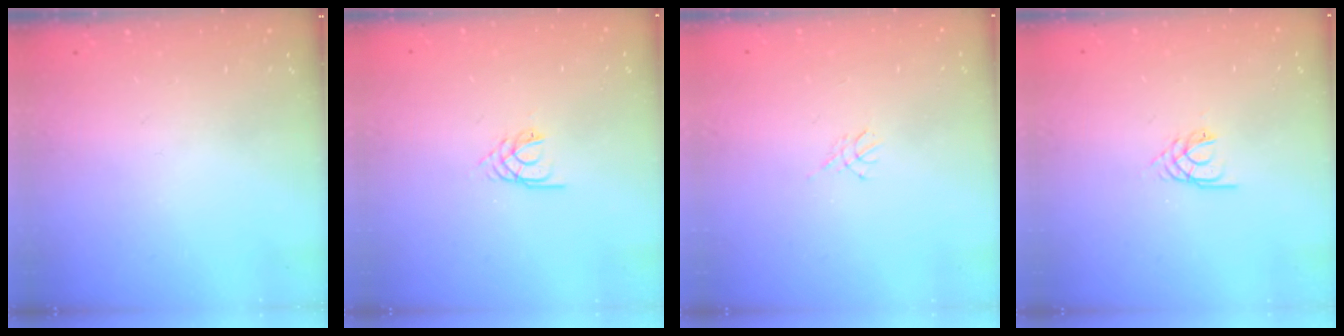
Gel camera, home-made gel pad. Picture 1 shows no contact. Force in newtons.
{"total": 2.2, "press": 2.1, "slide": 0.4}
{"total": 3.0, "press": 2.9, "slide": 0.6}
{"total": 2.2, "press": 2.1, "slide": 0.4}